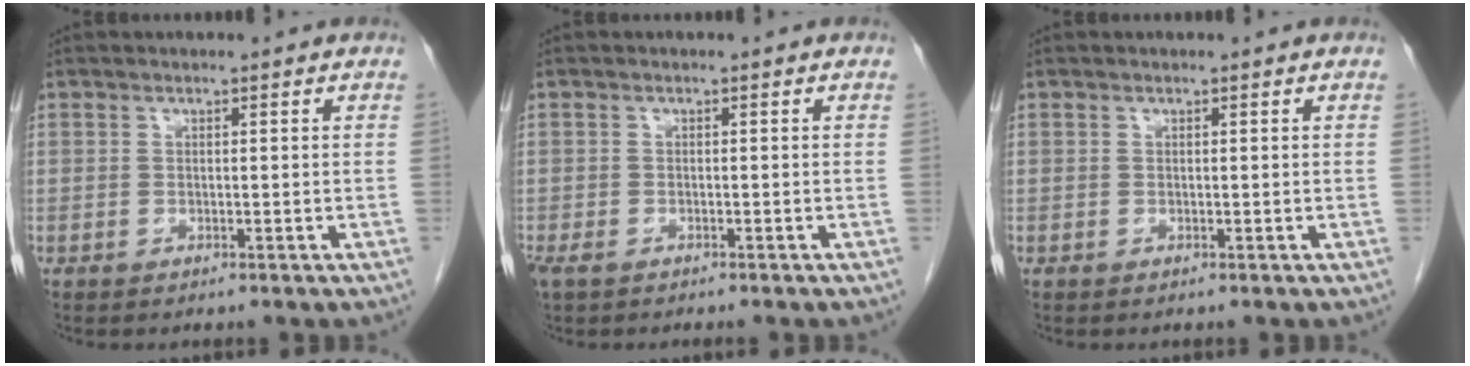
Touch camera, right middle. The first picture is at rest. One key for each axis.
{"total": 2.2, "fx": -1.6, "fy": 1.0, "fz": 1.2, "tx": -0.027, "ty": -0.004, "tz": -0.023}
{"total": 0.0}